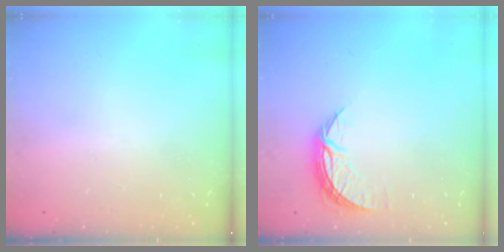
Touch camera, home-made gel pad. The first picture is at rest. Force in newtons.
{"total": 7.1, "press": 7.1, "slide": 0.3}